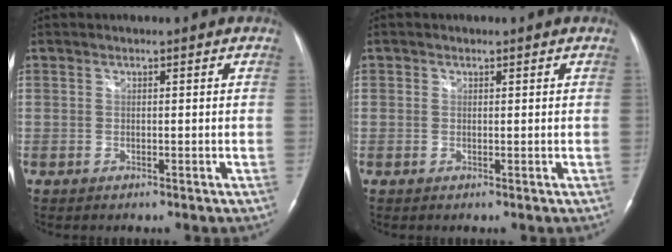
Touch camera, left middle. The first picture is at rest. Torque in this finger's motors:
{"motor_torque": [-0.33, 0.02, -0.10, -0.01]}